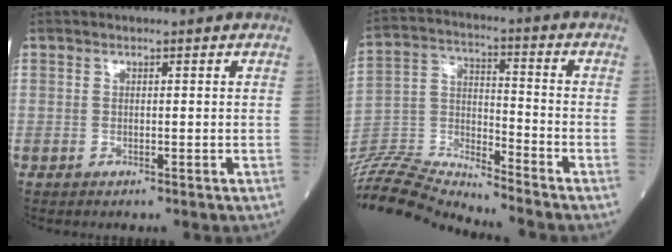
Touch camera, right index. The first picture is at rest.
{"total": 14.6, "force": [-14.5, -0.5, 2.2], "torque": [-0.048, 0.030, -0.270]}